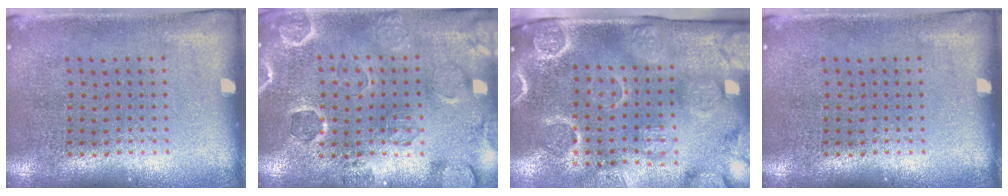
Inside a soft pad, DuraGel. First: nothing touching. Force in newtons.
{"total": 0.6, "press": 0.5, "slide": 0.3}
{"total": 4.1, "press": 3.4, "slide": 2.4}
{"total": 0.0}